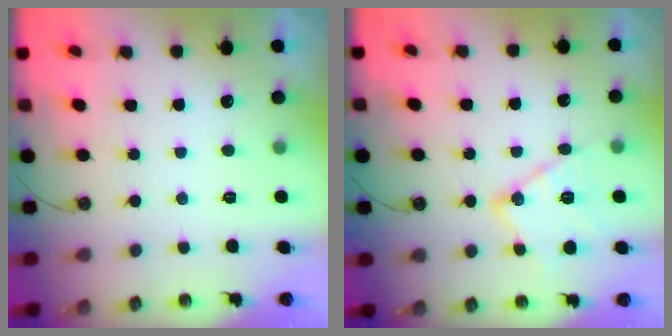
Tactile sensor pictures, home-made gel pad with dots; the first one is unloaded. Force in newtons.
{"total": 14.0, "press": 13.9, "slide": 1.1}